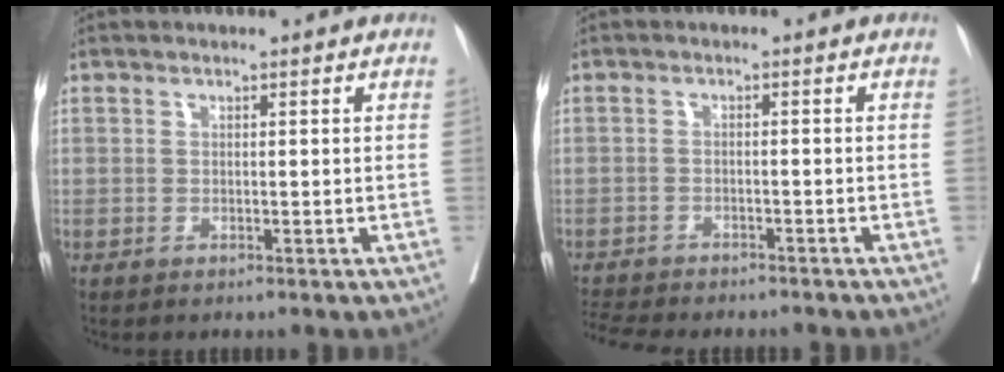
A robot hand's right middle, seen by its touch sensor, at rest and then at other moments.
{"total": 9.6, "force": [-8.8, 2.1, 3.3], "torque": [-0.060, -0.004, -0.122]}